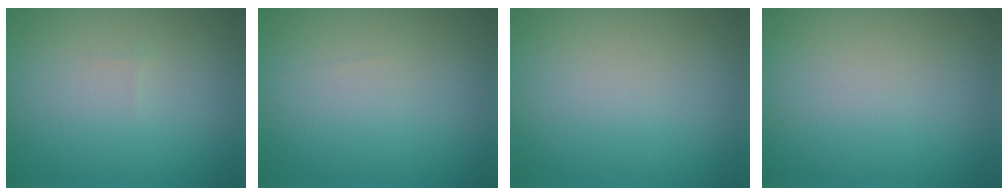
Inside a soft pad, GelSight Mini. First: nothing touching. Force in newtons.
{"total": 0.0}
{"total": 0.0}
{"total": 0.0}